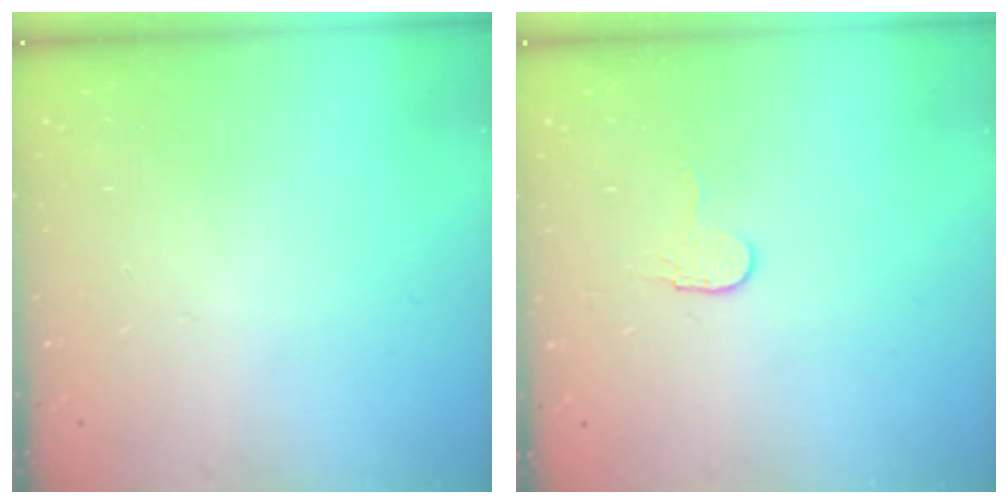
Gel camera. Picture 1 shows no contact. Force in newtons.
{"total": 3.2, "press": 3.2, "slide": 0.3}